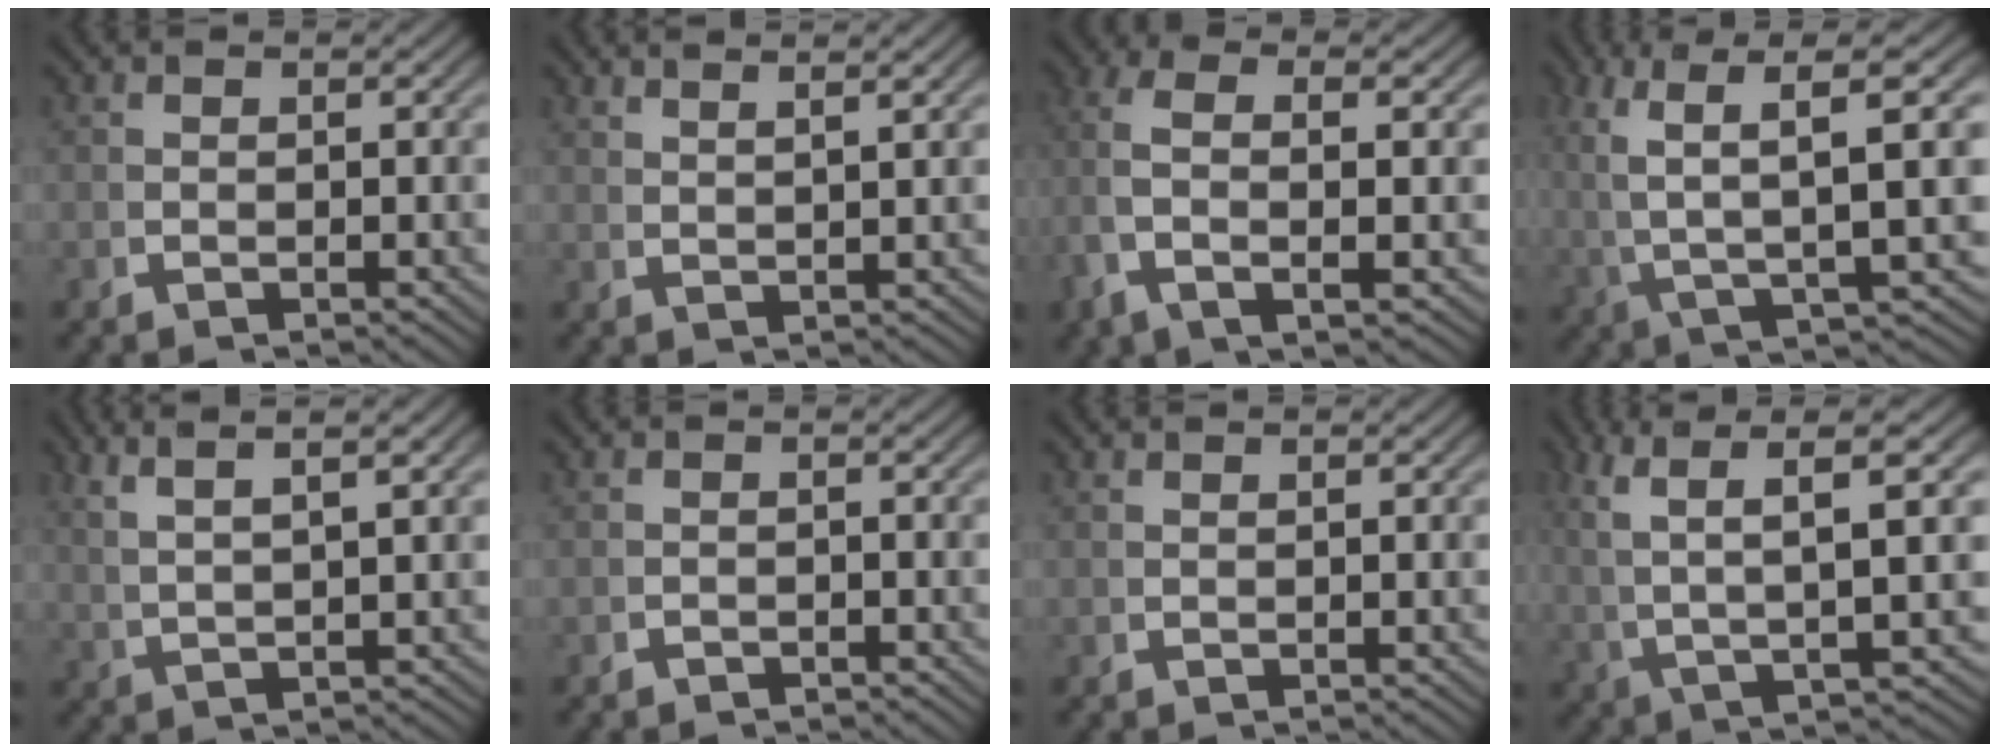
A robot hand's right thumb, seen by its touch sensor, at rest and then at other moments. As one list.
[{"total": 3.1, "force": [2.7, -0.4, 1.3], "torque": [-0.015, 0.013, 0.052]}, {"total": 5.6, "force": [0.9, 1.9, 5.2], "torque": [-0.123, -0.003, 0.021]}, {"total": 9.8, "force": [1.7, 3.9, 8.8], "torque": [-0.148, -0.001, 0.036]}, {"total": 5.7, "force": [4.0, 1.0, 3.9], "torque": [-0.051, 0.020, 0.072]}, {"total": 1.0, "force": [-1.0, -0.1, -0.2], "torque": [0.005, -0.004, -0.014]}, {"total": 0.0}, {"total": 10.4, "force": [3.7, 4.4, 8.6], "torque": [-0.147, 0.021, 0.057]}]